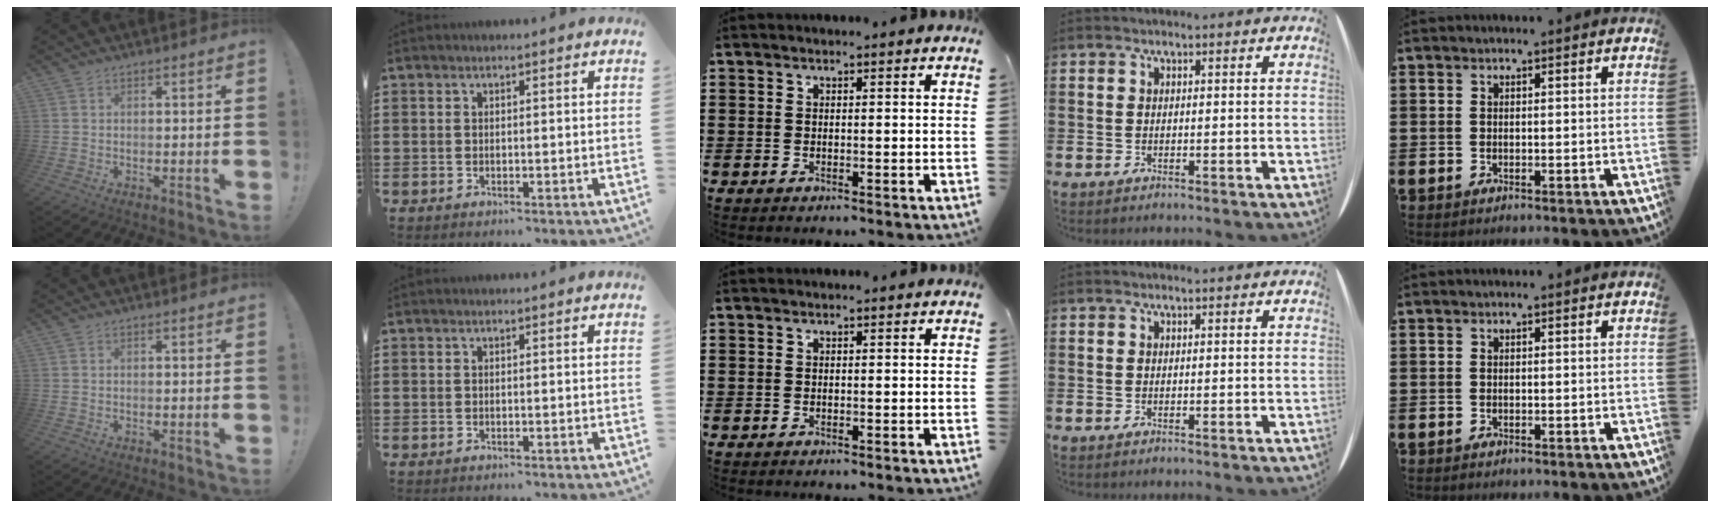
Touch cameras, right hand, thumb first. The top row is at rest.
{}